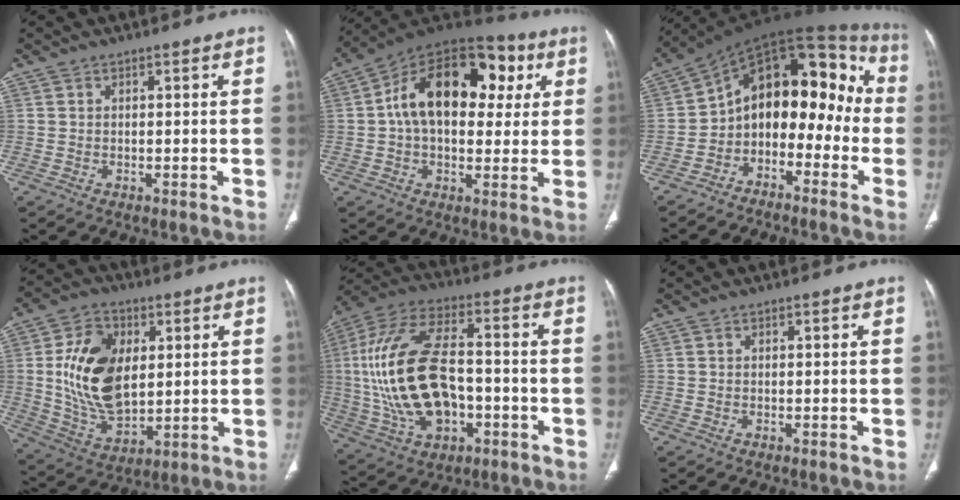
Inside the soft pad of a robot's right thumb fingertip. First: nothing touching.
{"total": 22.3, "force": [4.6, 13.8, 16.9], "torque": [-0.236, 0.028, 0.060]}
{"total": 17.1, "force": [-3.4, 11.1, 12.5], "torque": [-0.129, 0.103, -0.066]}
{"total": 17.3, "force": [2.7, 11.0, 13.1], "torque": [-0.209, -0.015, 0.057]}
{"total": 23.0, "force": [-2.0, 13.0, 18.9], "torque": [-0.385, 0.020, -0.024]}
{"total": 0.0}